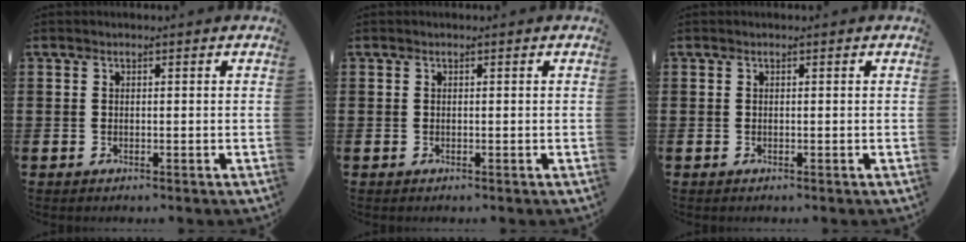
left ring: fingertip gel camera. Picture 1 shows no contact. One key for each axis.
{"total": 0.0}
{"total": 0.0}